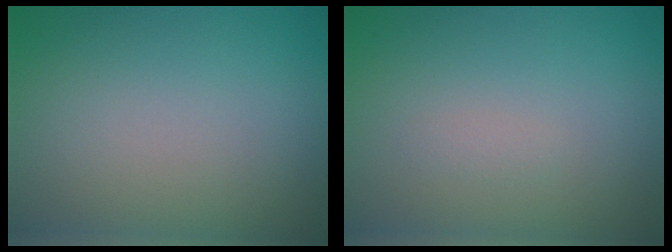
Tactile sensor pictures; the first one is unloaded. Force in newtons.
{"total": 0.6, "press": 0.6, "slide": 0.1}